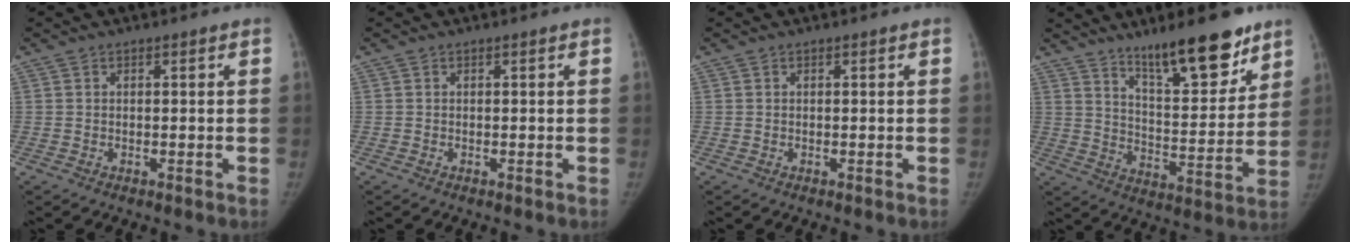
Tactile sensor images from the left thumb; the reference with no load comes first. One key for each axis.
{"total": 0.0}
{"total": 0.0}
{"total": 16.8, "fx": 12.0, "fy": 4.4, "fz": 10.9, "tx": -0.128, "ty": -0.083, "tz": 0.198}